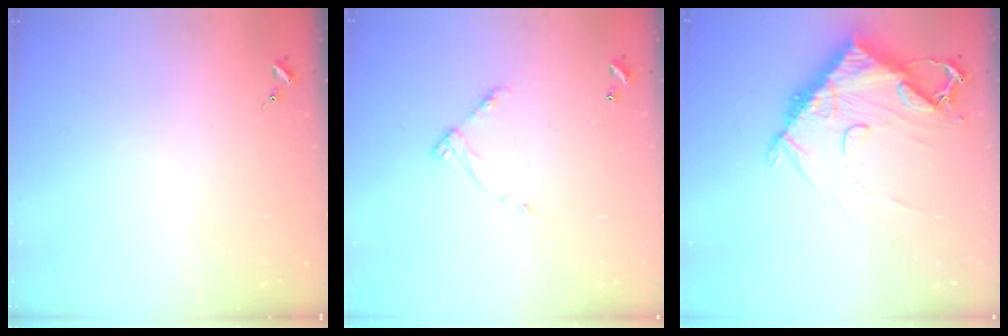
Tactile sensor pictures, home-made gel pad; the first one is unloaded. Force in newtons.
{"total": 5.9, "press": 5.9, "slide": 0.4}
{"total": 13.0, "press": 12.9, "slide": 1.5}